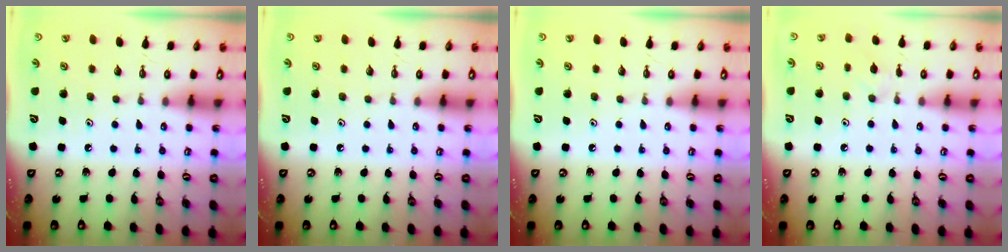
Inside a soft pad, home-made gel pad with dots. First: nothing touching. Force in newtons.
{"total": 0.0}
{"total": 0.0}
{"total": 4.1, "press": 4.1, "slide": 0.7}